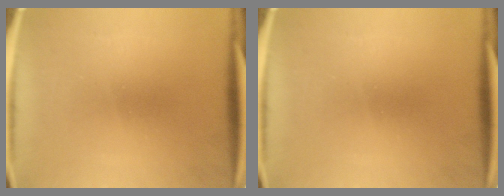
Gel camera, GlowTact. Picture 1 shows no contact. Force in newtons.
{"total": 0.0}